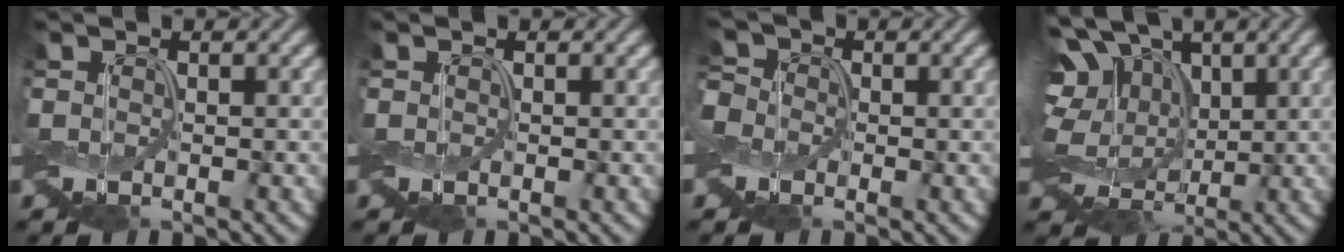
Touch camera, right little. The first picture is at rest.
{"total": 0.0}
{"total": 4.3, "force": [0.2, 3.9, 1.8], "torque": [-0.046, 0.026, -0.030]}
{"total": 12.5, "force": [3.1, 9.1, 8.0], "torque": [-0.180, 0.019, 0.039]}